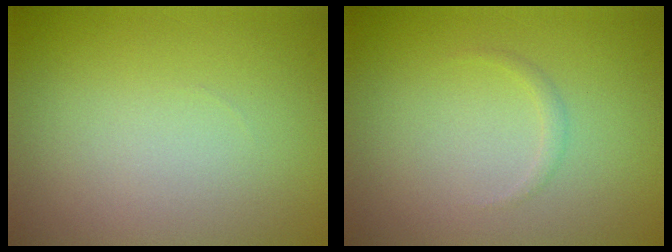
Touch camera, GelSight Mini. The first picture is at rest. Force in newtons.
{"total": 0.6, "press": 0.6, "slide": 0.1}